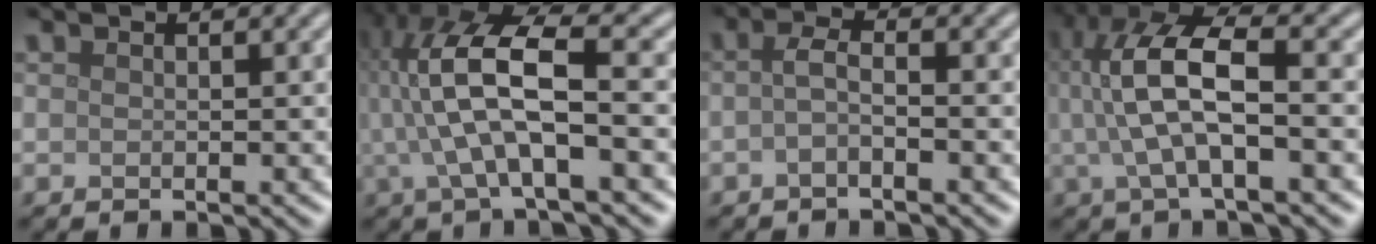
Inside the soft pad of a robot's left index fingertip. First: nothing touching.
{"total": 9.3, "force": [0.6, 2.9, 8.8], "torque": [-0.180, 0.015, 0.009]}
{"total": 1.8, "force": [-0.6, 0.5, 1.6], "torque": [-0.035, 0.003, -0.018]}
{"total": 7.9, "force": [0.5, 2.7, 7.4], "torque": [-0.153, 0.014, 0.004]}